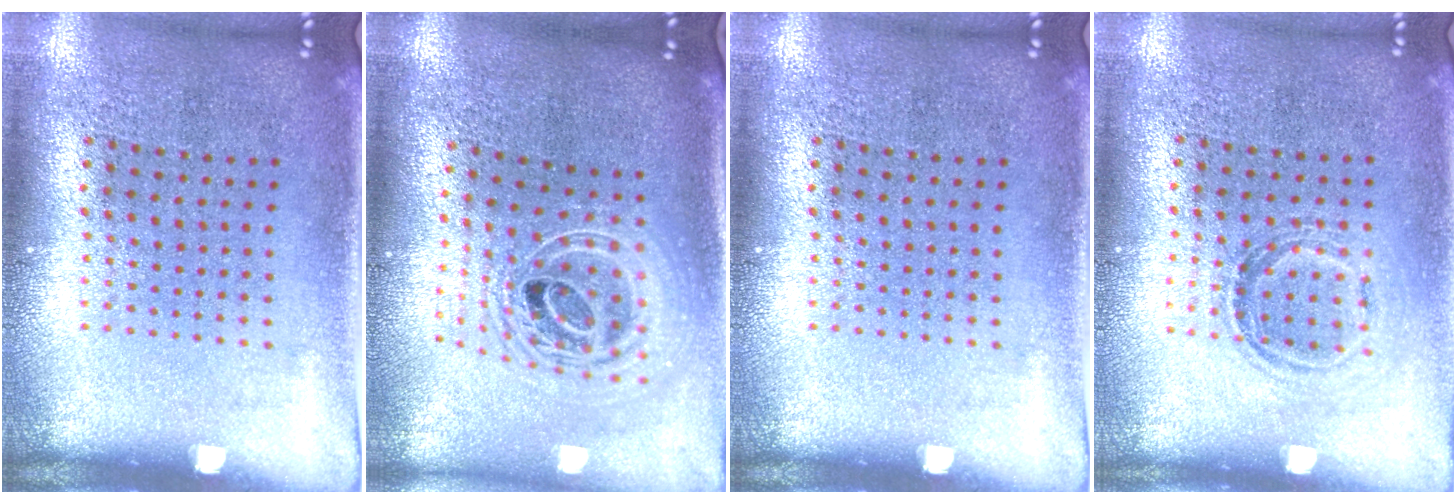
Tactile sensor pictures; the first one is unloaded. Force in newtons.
{"total": 2.4, "press": 1.8, "slide": 1.6}
{"total": 0.0}
{"total": 1.1, "press": 0.9, "slide": 0.6}